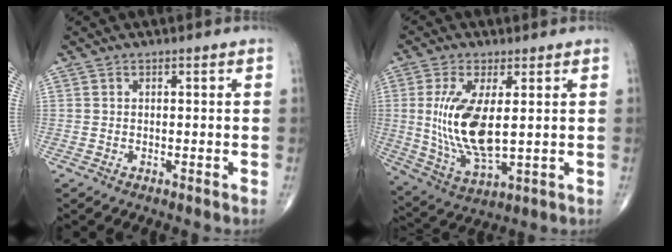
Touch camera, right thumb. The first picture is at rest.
{"total": 13.7, "force": [1.4, 5.5, 12.5], "torque": [-0.259, -0.023, 0.039]}